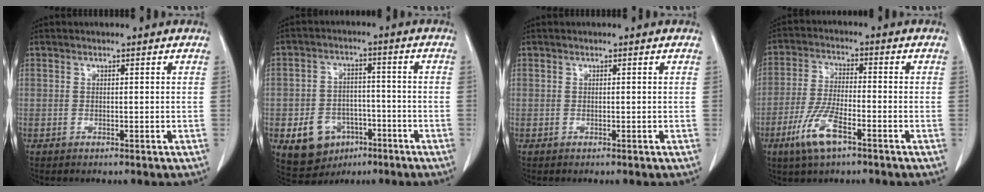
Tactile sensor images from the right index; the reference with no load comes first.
{"total": 9.0, "force": [-4.0, 7.1, 3.8], "torque": [-0.070, 0.013, -0.052]}
{"total": 0.0}
{"total": 8.2, "force": [-4.6, 1.9, 6.6], "torque": [-0.140, -0.012, -0.087]}